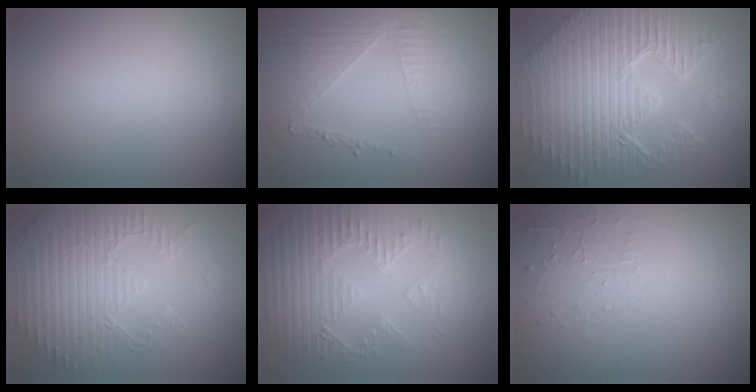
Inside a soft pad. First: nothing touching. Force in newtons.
{"total": 3.7, "press": 3.1, "slide": 2.0}
{"total": 11.4, "press": 7.4, "slide": 8.7}
{"total": 3.8, "press": 3.6, "slide": 1.1}
{"total": 4.2, "press": 4.1, "slide": 0.9}
{"total": 1.5, "press": 0.1, "slide": 1.5}